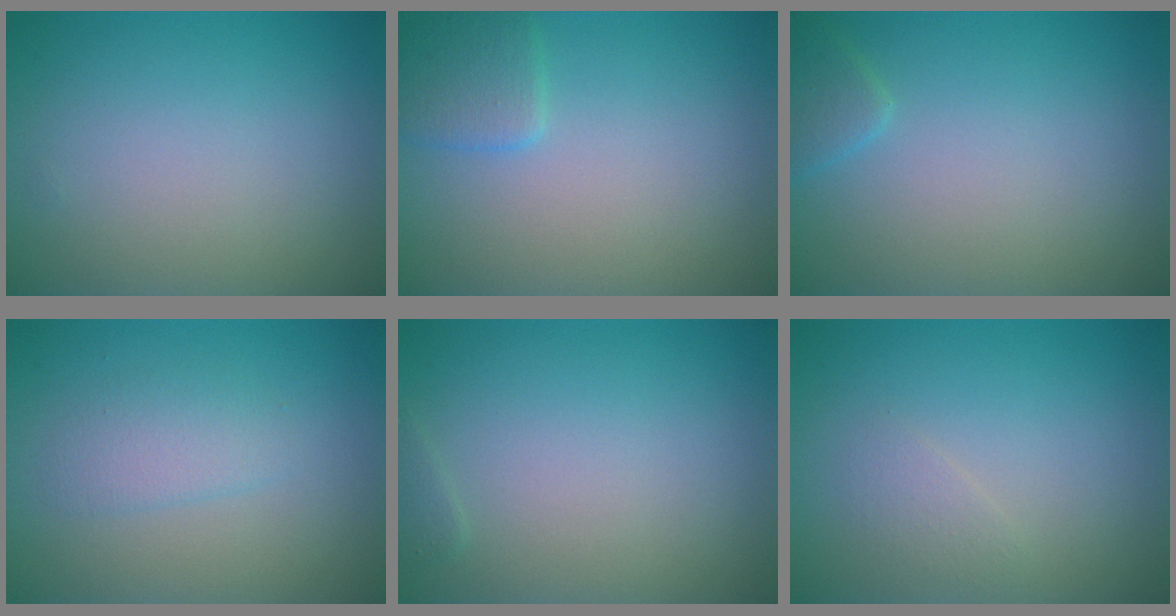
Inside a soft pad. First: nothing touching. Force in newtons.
{"total": 2.1, "press": 2.1, "slide": 0.1}
{"total": 1.4, "press": 1.4, "slide": 0.1}
{"total": 1.8, "press": 1.8, "slide": 0.1}
{"total": 0.5, "press": 0.5, "slide": 0.0}
{"total": 1.0, "press": 1.0, "slide": 0.1}